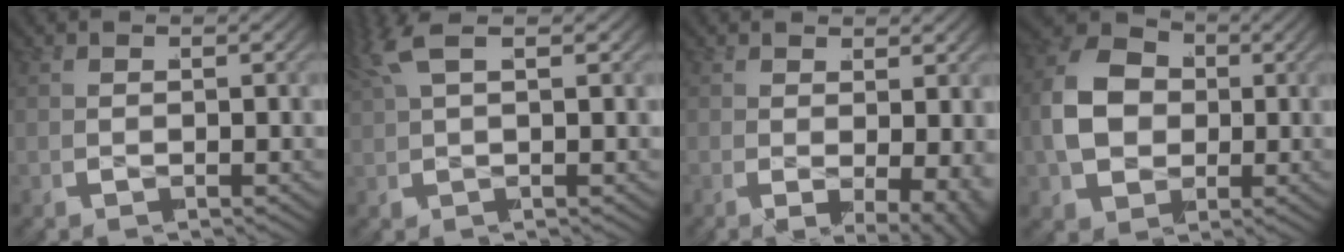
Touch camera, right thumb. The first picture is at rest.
{"total": 2.0, "force": [1.5, -0.4, 1.2], "torque": [-0.029, 0.016, 0.024]}
{"total": 4.7, "force": [-1.0, 2.6, 3.8], "torque": [-0.072, -0.028, -0.003]}
{"total": 12.8, "force": [1.3, 10.3, 7.5], "torque": [-0.175, -0.005, 0.016]}